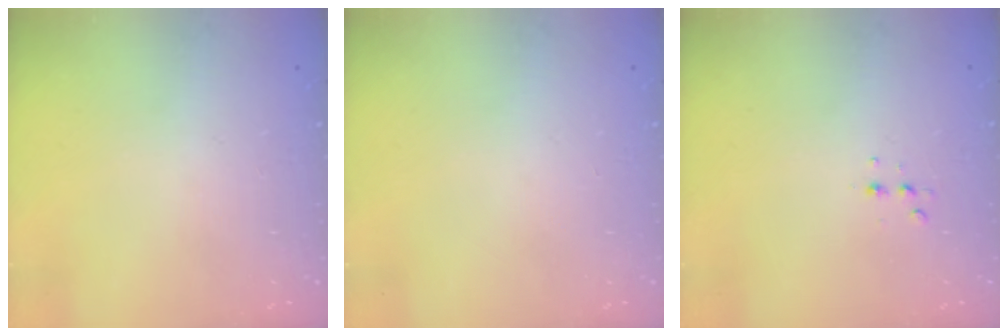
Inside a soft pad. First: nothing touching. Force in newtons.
{"total": 0.0}
{"total": 3.6, "press": 3.5, "slide": 1.1}